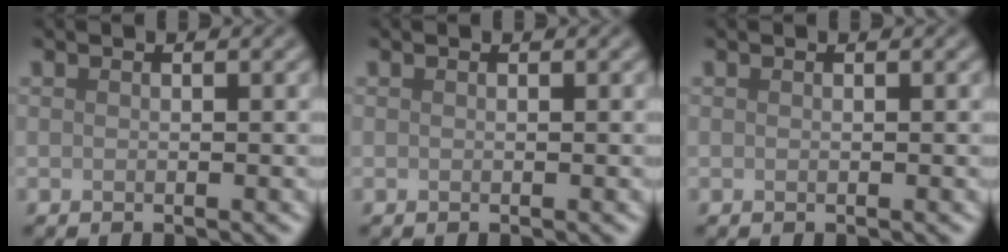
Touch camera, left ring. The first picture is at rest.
{"total": 0.0}
{"total": 0.0}